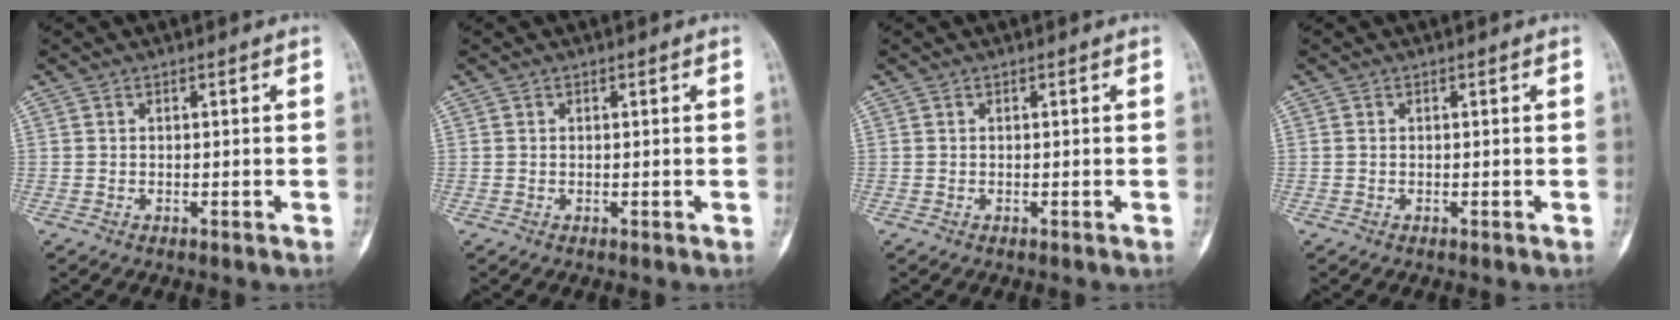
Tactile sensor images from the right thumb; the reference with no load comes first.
{"total": 0.0}
{"total": 0.0}
{"total": 0.0}